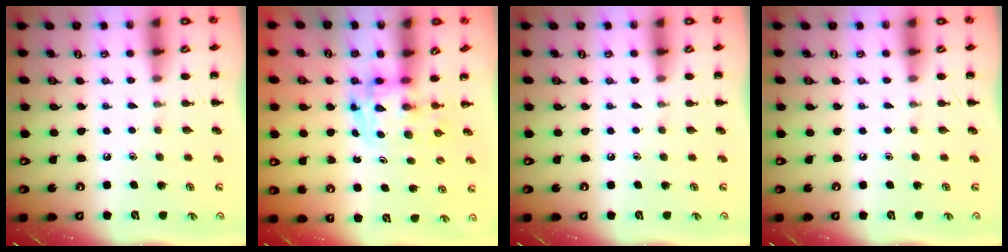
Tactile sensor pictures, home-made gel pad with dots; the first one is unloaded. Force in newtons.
{"total": 3.4, "press": 3.4, "slide": 0.6}
{"total": 0.0}
{"total": 0.0}